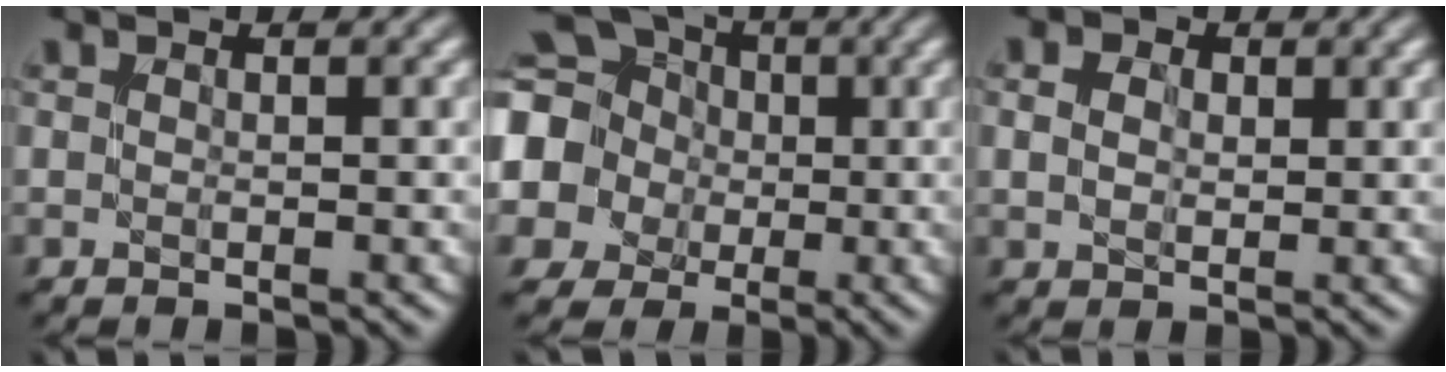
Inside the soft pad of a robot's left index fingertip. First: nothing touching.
{"total": 16.2, "force": [1.6, 14.9, 6.0], "torque": [-0.170, 0.010, -0.010]}
{"total": 2.9, "force": [0.9, 2.2, 1.8], "torque": [-0.040, 0.005, 0.007]}